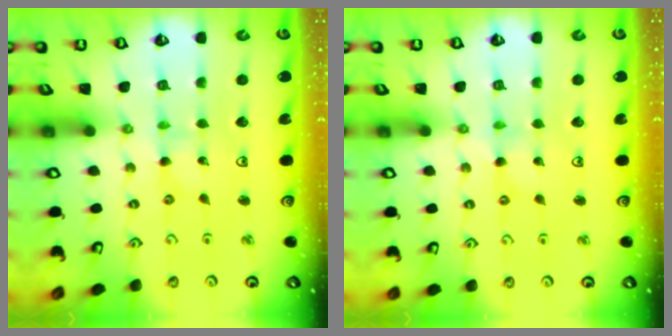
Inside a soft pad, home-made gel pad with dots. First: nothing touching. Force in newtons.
{"total": 0.0}